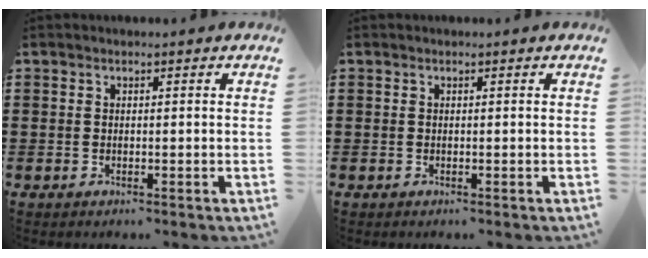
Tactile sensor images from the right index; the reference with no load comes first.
{"total": 0.0}